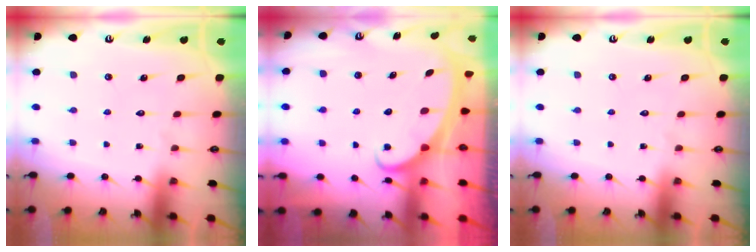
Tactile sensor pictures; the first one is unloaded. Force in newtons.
{"total": 2.3, "press": 2.3, "slide": 0.3}
{"total": 0.0}